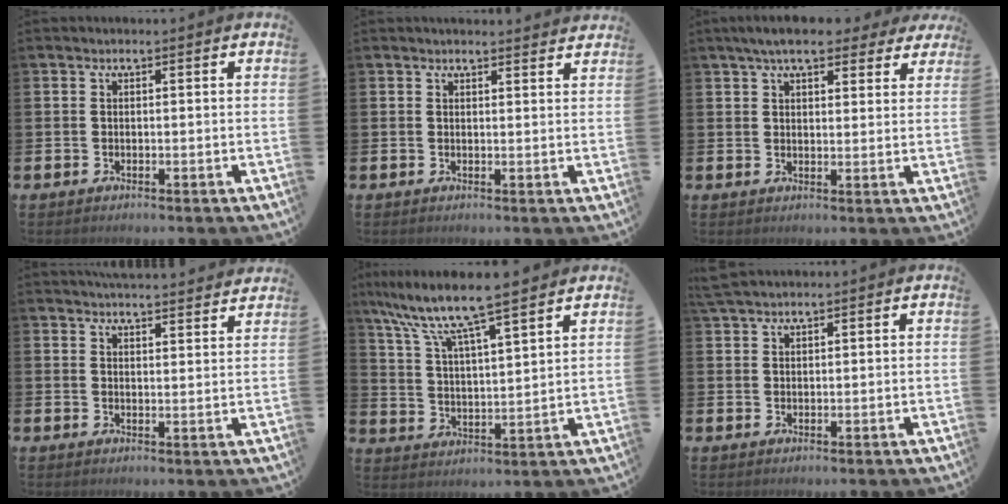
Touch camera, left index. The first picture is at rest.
{"total": 1.6, "force": [1.6, 0.1, -0.1], "torque": [0.008, -0.009, 0.028]}
{"total": 6.8, "force": [5.8, 2.0, 3.1], "torque": [-0.055, -0.013, 0.100]}
{"total": 4.2, "force": [4.2, -0.1, 0.1], "torque": [-0.009, -0.025, 0.076]}
{"total": 9.5, "force": [8.5, 0.8, 4.3], "torque": [-0.118, -0.045, 0.145]}
{"total": 2.5, "force": [2.3, 0.6, 0.7], "torque": [-0.015, -0.002, 0.043]}